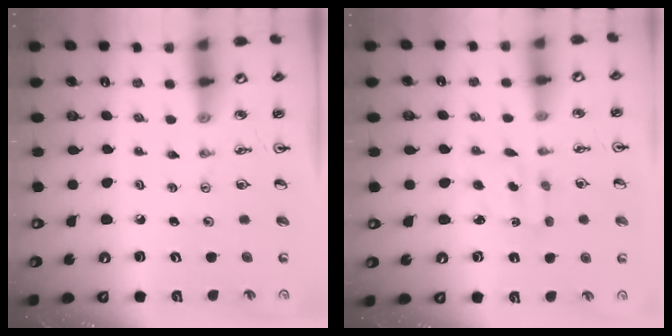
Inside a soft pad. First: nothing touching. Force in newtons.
{"total": 2.2, "press": 2.2, "slide": 0.4}